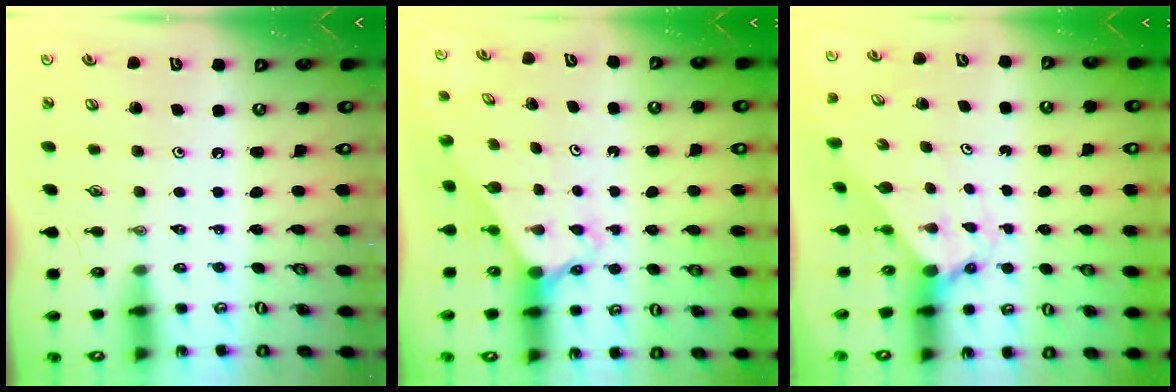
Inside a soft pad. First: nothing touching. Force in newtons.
{"total": 2.2, "press": 2.2, "slide": 0.2}
{"total": 2.0, "press": 2.0, "slide": 0.2}